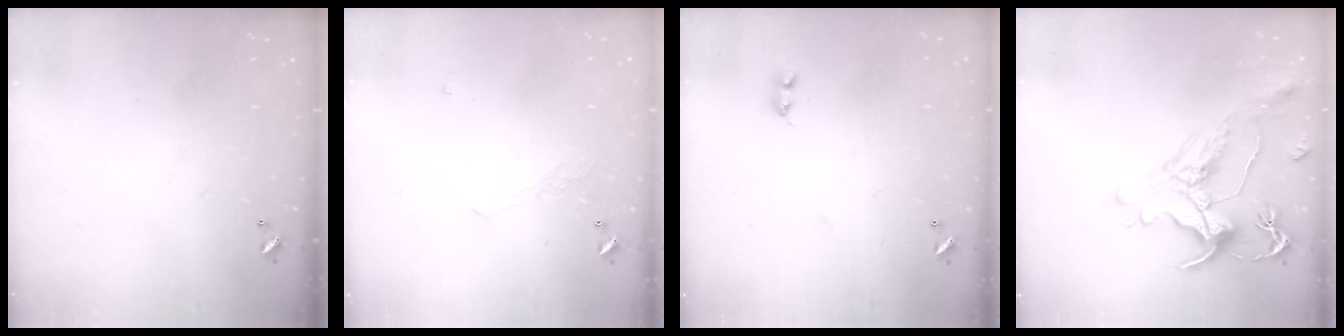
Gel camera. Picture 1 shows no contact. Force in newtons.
{"total": 1.1, "press": 0.8, "slide": 0.7}
{"total": 2.2, "press": 2.1, "slide": 0.6}
{"total": 1.5, "press": 0.7, "slide": 1.3}